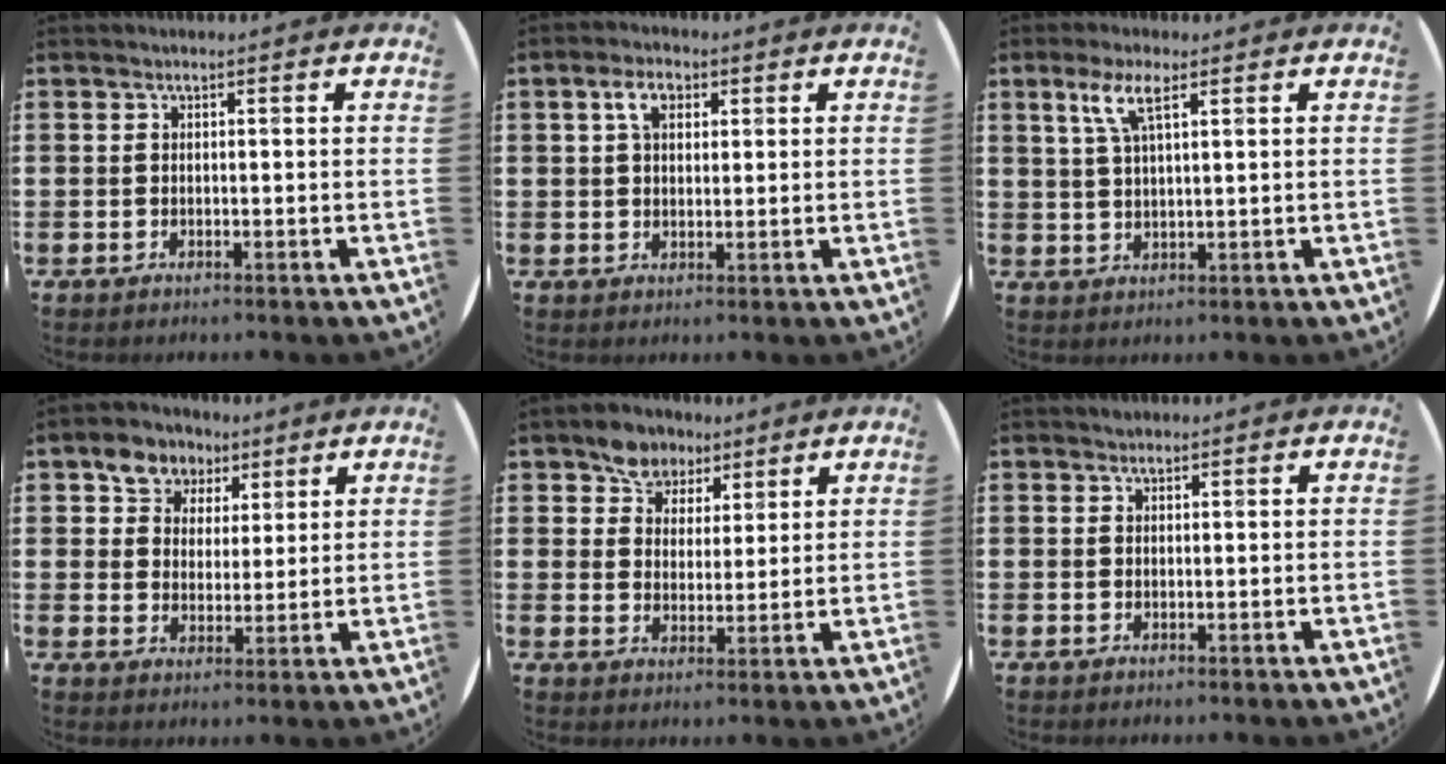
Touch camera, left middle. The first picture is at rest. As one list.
[{"total": 3.5, "force": [1.8, 2.0, 2.3], "torque": [-0.043, 0.005, 0.031]}, {"total": 4.8, "force": [2.7, 1.1, 3.8], "torque": [-0.083, 0.008, 0.046]}, {"total": 5.8, "force": [3.9, 4.3, 0.6], "torque": [-0.031, 0.004, 0.069]}, {"total": 5.6, "force": [4.4, 3.4, 0.4], "torque": [-0.023, 0.000, 0.082]}, {"total": 0.7, "force": [0.6, 0.4, 0.0], "torque": [-0.001, 0.003, 0.012]}]